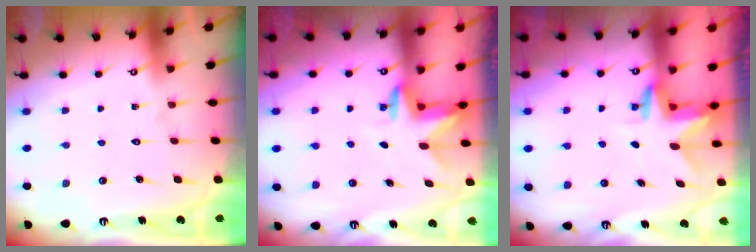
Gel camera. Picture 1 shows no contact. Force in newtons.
{"total": 2.6, "press": 2.6, "slide": 0.2}
{"total": 3.0, "press": 3.0, "slide": 0.2}